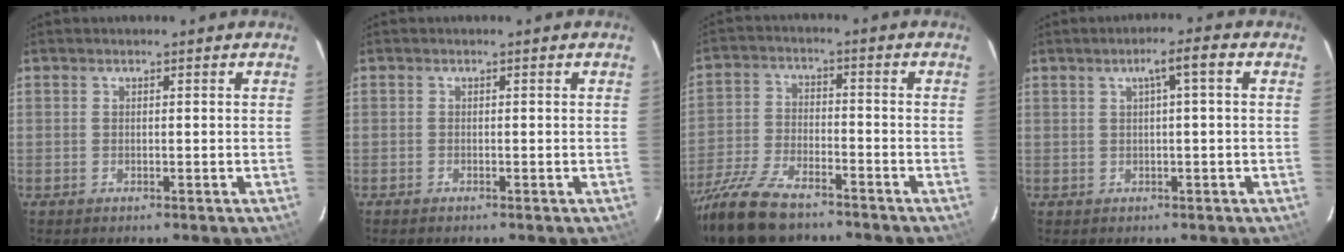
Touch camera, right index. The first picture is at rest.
{"total": 0.6, "force": [-0.6, 0.2, 0.1], "torque": [-0.004, -0.002, -0.012]}
{"total": 17.0, "force": [-13.5, 5.8, 8.5], "torque": [-0.195, -0.029, -0.249]}
{"total": 3.7, "force": [0.8, 0.1, 3.6], "torque": [-0.062, 0.011, 0.017]}